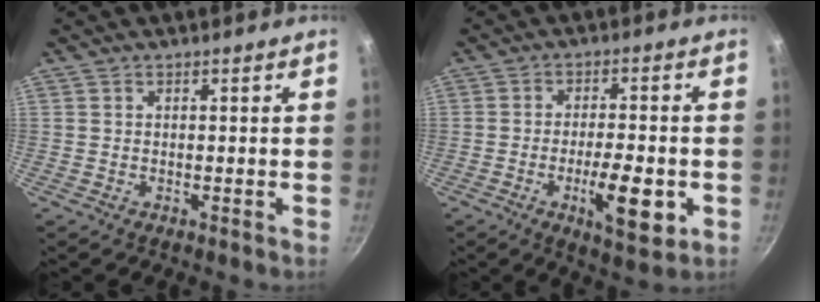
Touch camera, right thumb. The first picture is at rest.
{"total": 10.5, "force": [-3.2, 3.5, 9.4], "torque": [-0.131, 0.007, -0.044]}